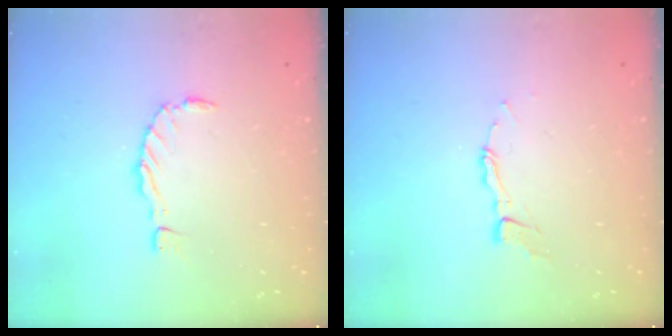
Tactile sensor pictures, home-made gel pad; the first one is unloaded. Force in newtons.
{"total": 4.0, "press": 4.0, "slide": 0.2}